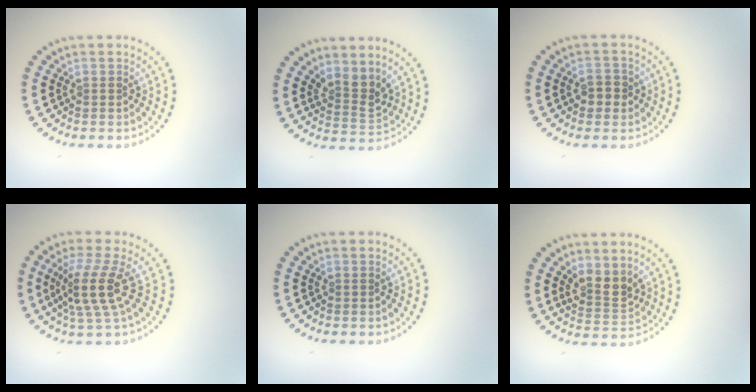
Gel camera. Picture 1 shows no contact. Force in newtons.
{"total": 2.7, "press": 2.0, "slide": 1.8}
{"total": 1.9, "press": 1.8, "slide": 0.3}
{"total": 4.1, "press": 3.0, "slide": 2.8}
{"total": 0.0}
{"total": 2.7, "press": 2.4, "slide": 1.3}